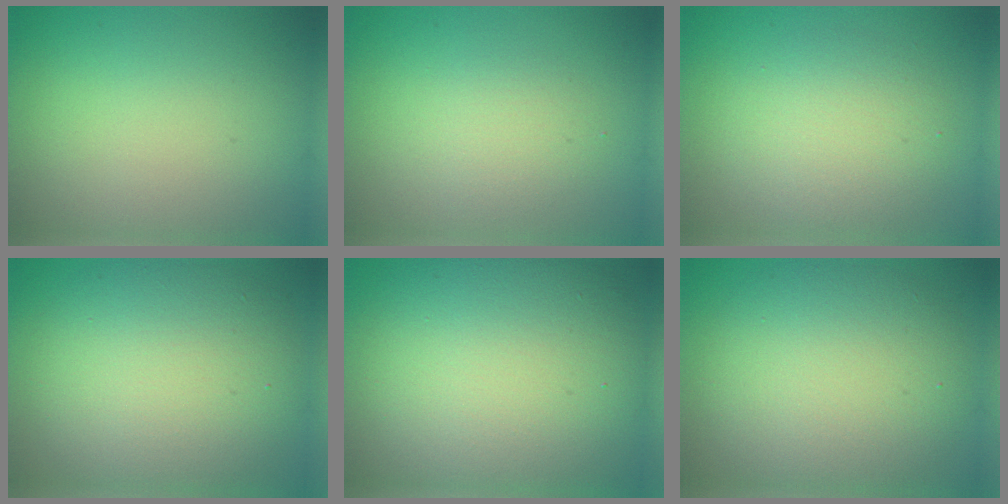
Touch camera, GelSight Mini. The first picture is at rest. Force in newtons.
{"total": 1.9, "press": 1.9, "slide": 0.1}
{"total": 3.8, "press": 3.8, "slide": 0.2}
{"total": 9.4, "press": 9.4, "slide": 0.4}
{"total": 13.6, "press": 13.6, "slide": 0.8}
{"total": 8.4, "press": 8.4, "slide": 0.6}